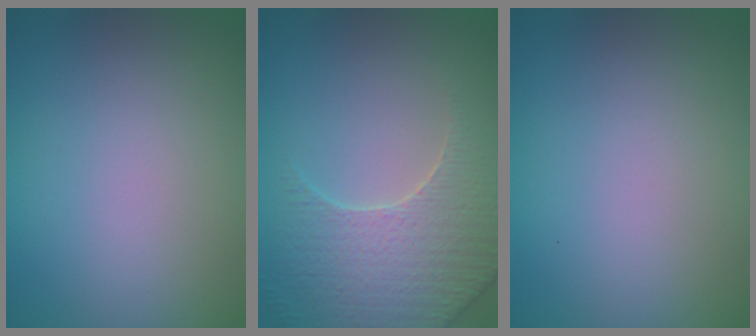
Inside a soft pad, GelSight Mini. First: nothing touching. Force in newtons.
{"total": 4.9, "press": 4.7, "slide": 1.1}
{"total": 0.0}